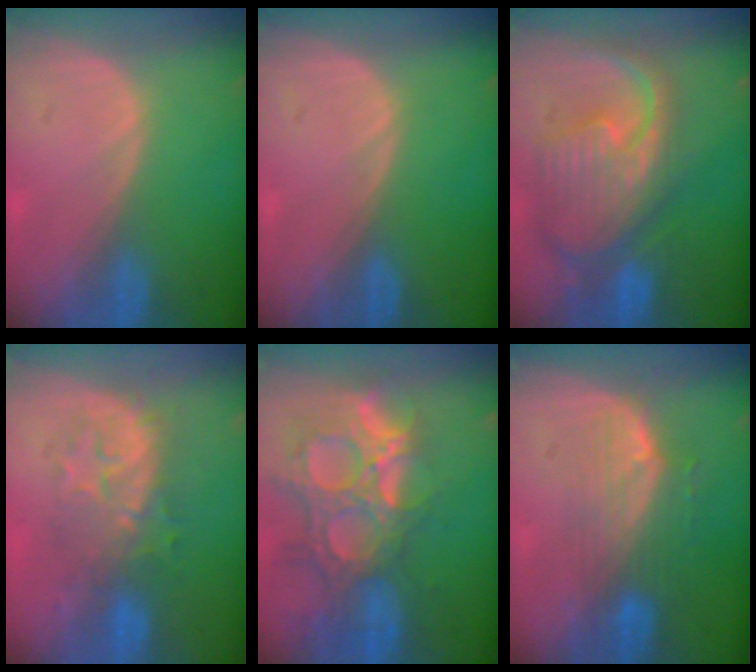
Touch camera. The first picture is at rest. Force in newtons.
{"total": 0.0}
{"total": 12.2, "press": 10.5, "slide": 6.2}
{"total": 8.0, "press": 8.0, "slide": 0.9}
{"total": 13.9, "press": 11.7, "slide": 7.5}
{"total": 7.5, "press": 6.7, "slide": 3.3}